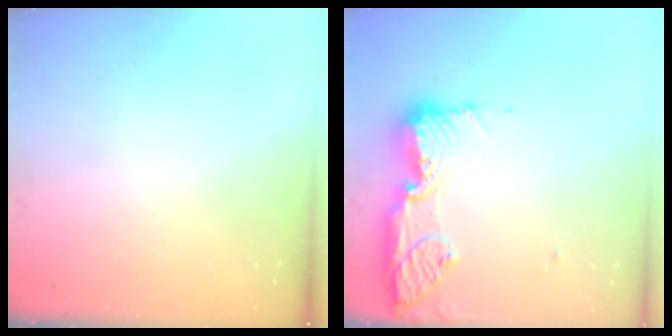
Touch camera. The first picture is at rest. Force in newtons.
{"total": 17.6, "press": 16.5, "slide": 6.2}